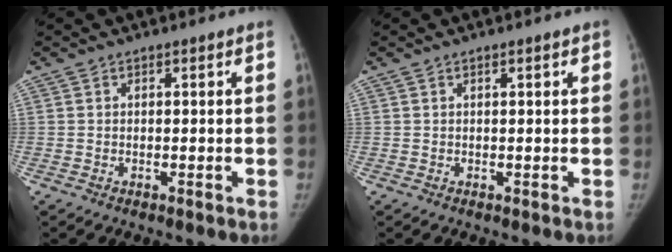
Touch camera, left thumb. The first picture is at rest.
{"total": 1.1, "force": [0.6, 0.2, 0.9], "torque": [-0.013, 0.001, 0.007]}